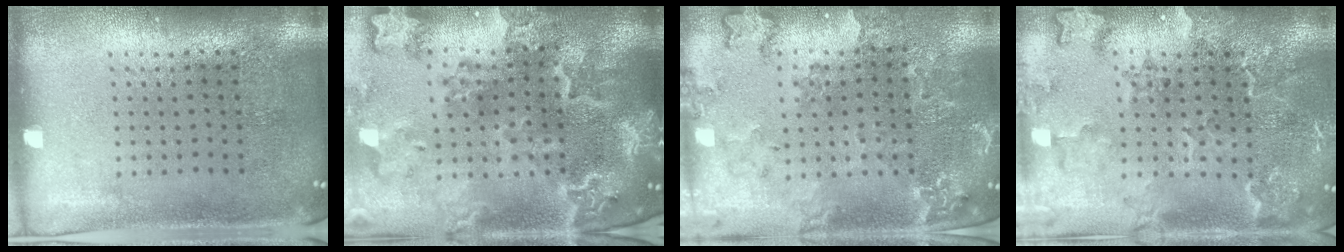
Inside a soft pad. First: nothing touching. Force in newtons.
{"total": 4.5, "press": 3.7, "slide": 2.6}
{"total": 0.7, "press": 0.7, "slide": 0.2}
{"total": 2.4, "press": 2.2, "slide": 0.9}